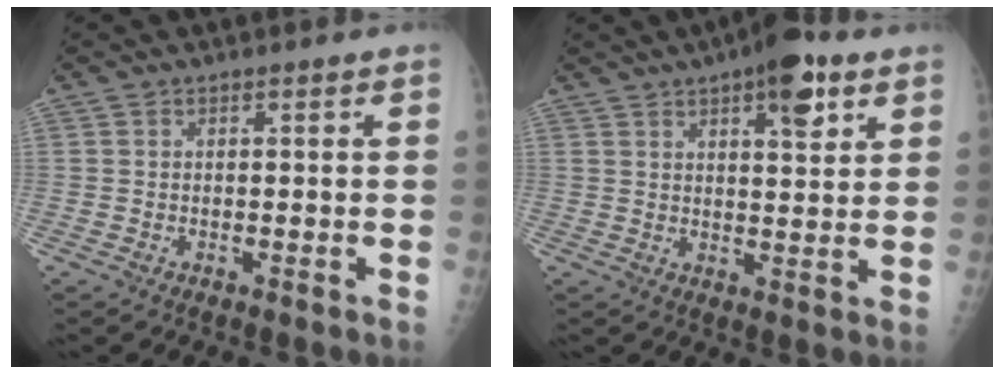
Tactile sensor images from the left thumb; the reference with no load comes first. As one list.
[{"total": 9.9, "force": [5.4, 3.4, 7.6], "torque": [-0.089, -0.020, 0.074]}]